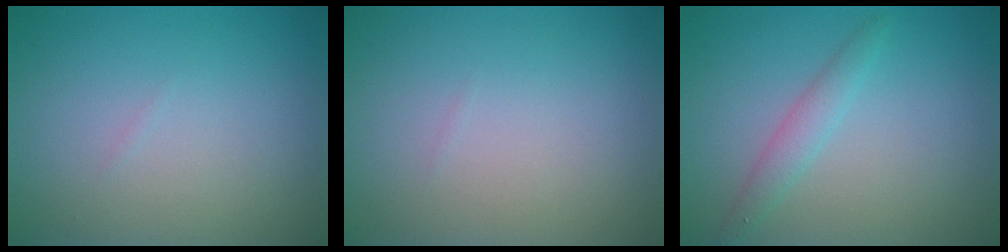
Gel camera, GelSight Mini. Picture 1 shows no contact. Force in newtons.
{"total": 0.0}
{"total": 1.8, "press": 1.8, "slide": 0.1}